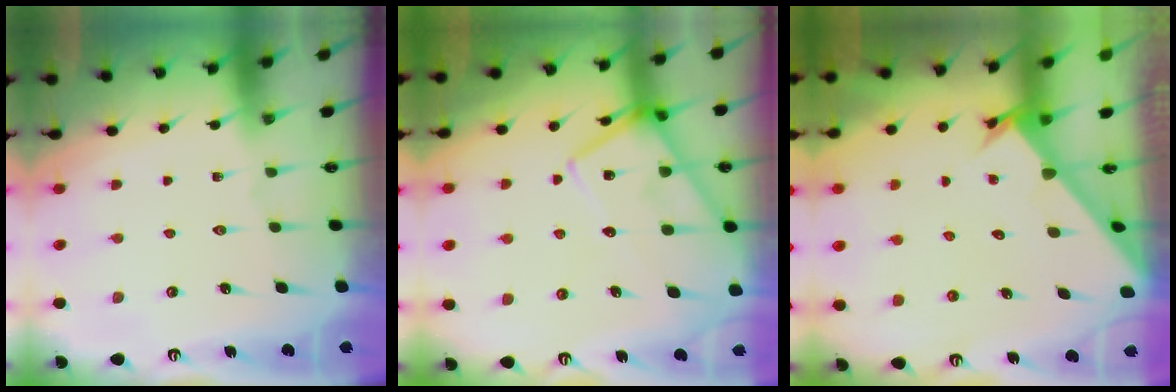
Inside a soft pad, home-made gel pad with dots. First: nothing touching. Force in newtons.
{"total": 14.1, "press": 14.1, "slide": 1.4}
{"total": 2.6, "press": 2.6, "slide": 0.3}